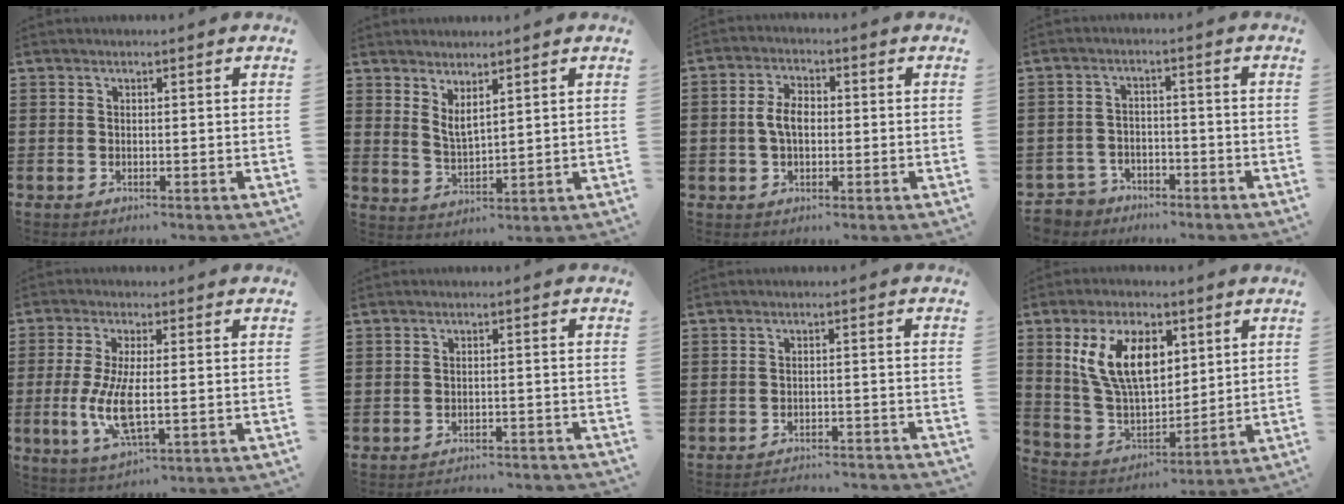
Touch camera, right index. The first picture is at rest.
{"total": 3.0, "force": [2.5, 0.8, 1.5], "torque": [-0.036, 0.002, 0.046]}
{"total": 4.4, "force": [-0.2, 2.8, 3.4], "torque": [-0.076, 0.008, -0.007]}
{"total": 3.5, "force": [-3.1, 1.5, -0.1], "torque": [-0.008, 0.005, -0.067]}
{"total": 8.1, "force": [-1.1, 2.6, 7.6], "torque": [-0.170, -0.017, -0.023]}
{"total": 2.3, "force": [-2.3, 0.0, -0.1], "torque": [-0.004, -0.001, -0.048]}
{"total": 2.8, "force": [-2.8, -0.1, 0.0], "torque": [-0.005, -0.003, -0.060]}
{"total": 11.6, "force": [4.8, 6.3, 8.5], "torque": [-0.197, 0.014, 0.088]}